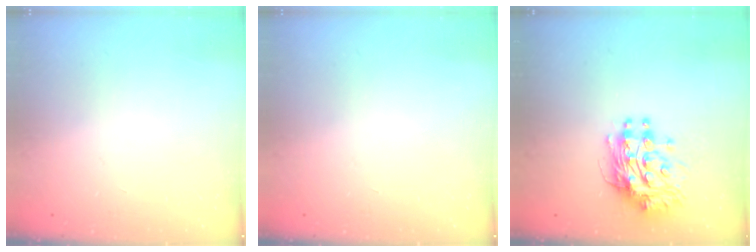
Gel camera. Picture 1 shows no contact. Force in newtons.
{"total": 0.0}
{"total": 11.5, "press": 11.5, "slide": 1.0}